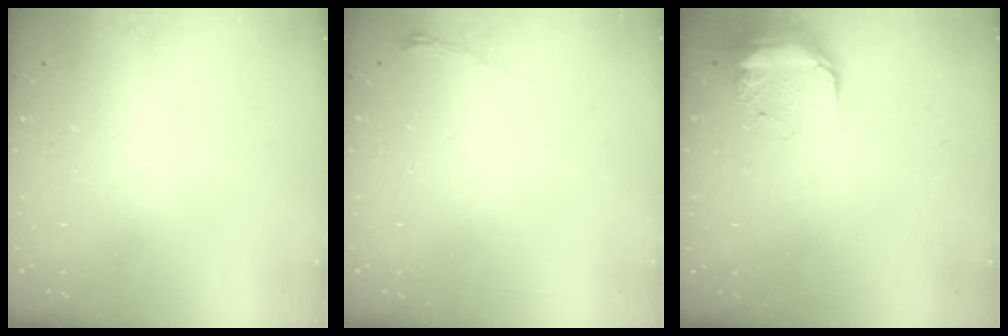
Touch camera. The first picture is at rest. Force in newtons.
{"total": 3.1, "press": 3.0, "slide": 0.9}
{"total": 9.3, "press": 9.1, "slide": 1.9}